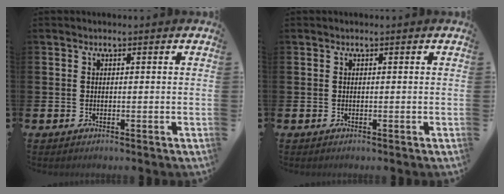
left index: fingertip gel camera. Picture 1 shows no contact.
{"total": 0.0}